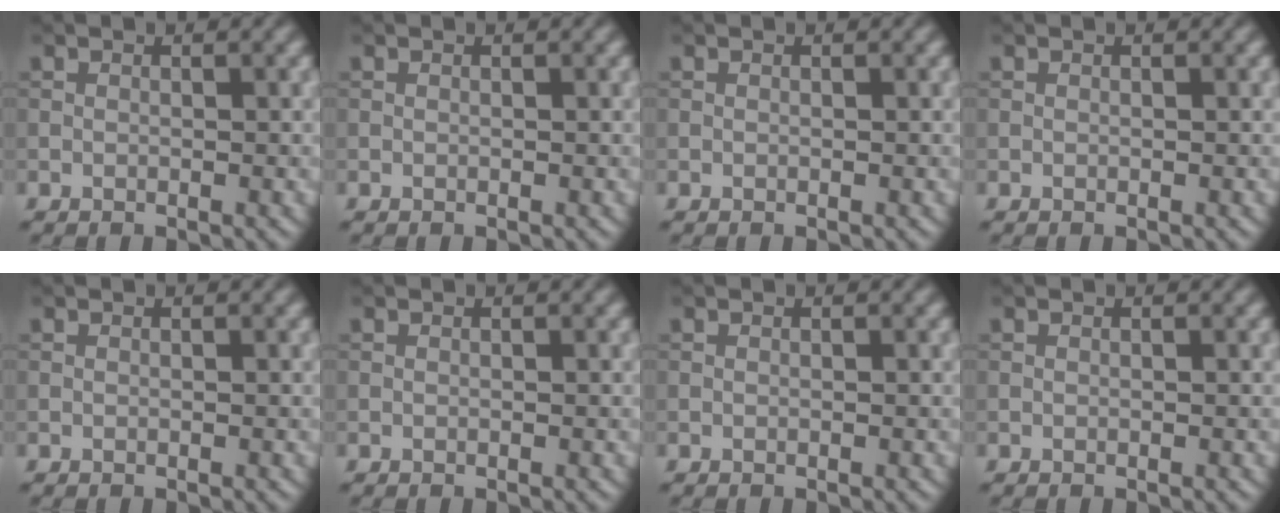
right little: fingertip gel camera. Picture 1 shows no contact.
{"total": 0.0}
{"total": 0.0}
{"total": 0.0}
{"total": 0.0}
{"total": 0.0}
{"total": 0.0}
{"total": 0.0}